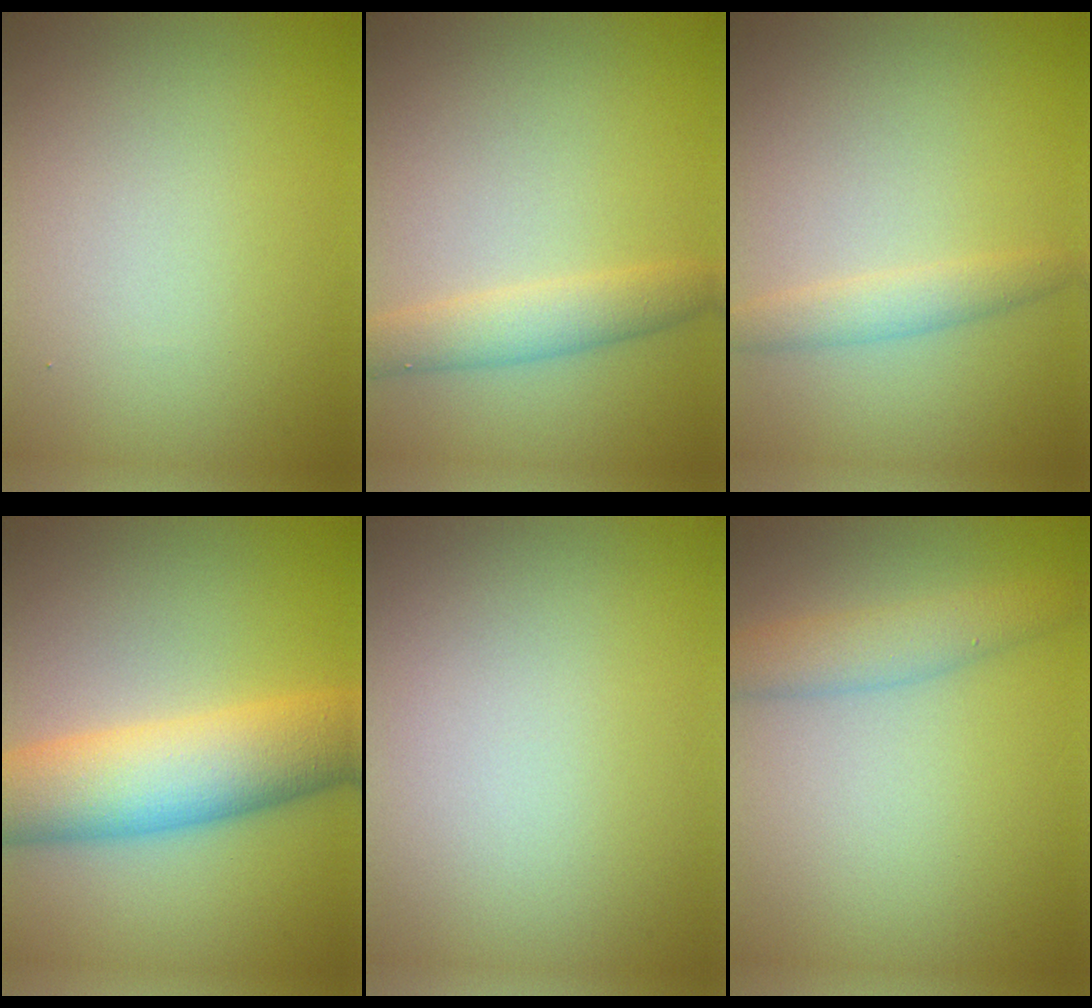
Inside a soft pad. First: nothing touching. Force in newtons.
{"total": 2.9, "press": 2.9, "slide": 0.1}
{"total": 2.1, "press": 2.1, "slide": 0.1}
{"total": 9.1, "press": 9.1, "slide": 0.1}
{"total": 0.0}
{"total": 2.9, "press": 2.9, "slide": 0.1}